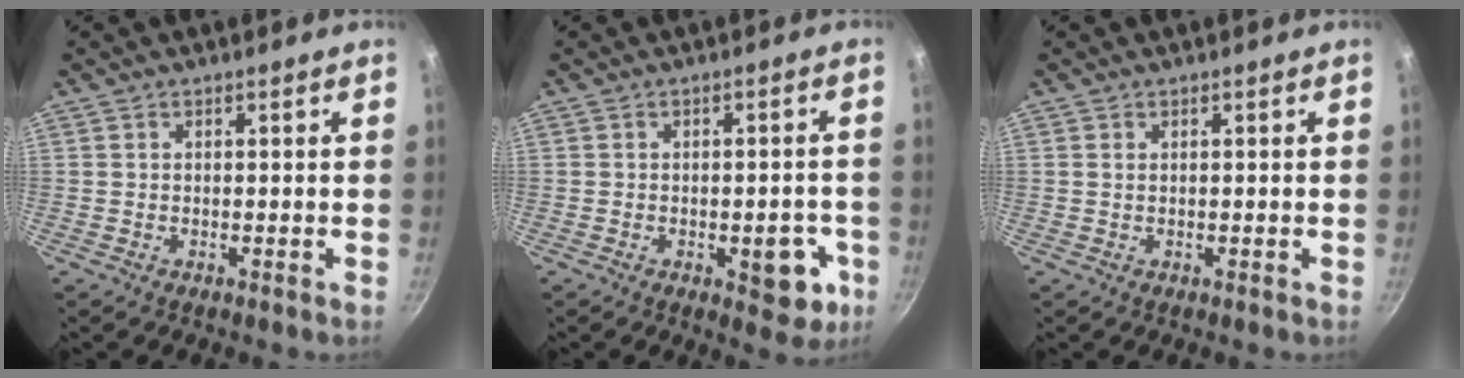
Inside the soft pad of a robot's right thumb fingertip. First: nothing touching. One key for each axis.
{"total": 8.2, "fx": -2.7, "fy": 4.2, "fz": 6.5, "tx": -0.043, "ty": 0.014, "tz": -0.030}
{"total": 0.6, "fx": 0.2, "fy": 0.4, "fz": 0.5, "tx": -0.009, "ty": 0.000, "tz": 0.002}